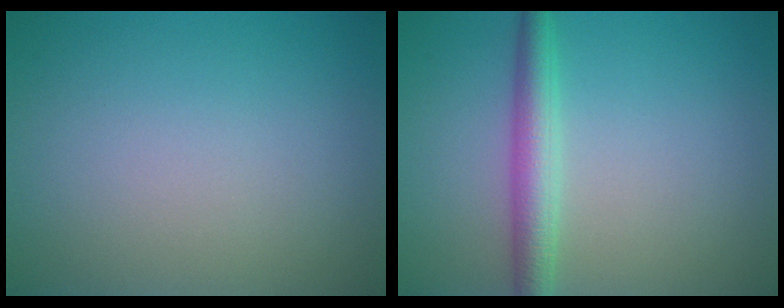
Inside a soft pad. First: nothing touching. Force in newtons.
{"total": 3.3, "press": 3.3, "slide": 0.1}